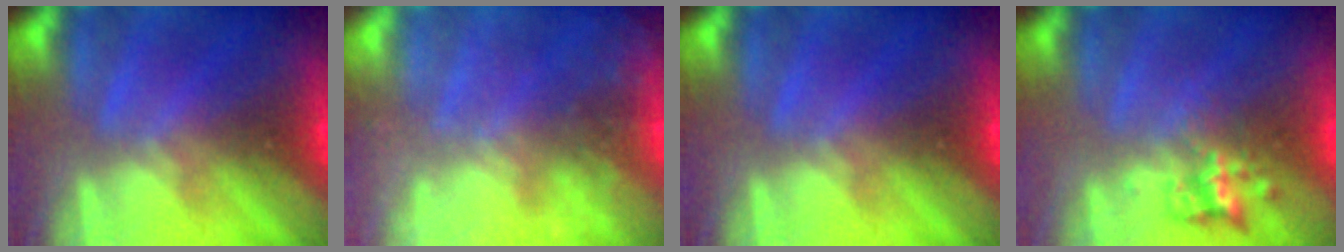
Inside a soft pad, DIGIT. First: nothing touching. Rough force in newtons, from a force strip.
{"total": 8.0}
{"total": 0.0}
{"total": 2.3}